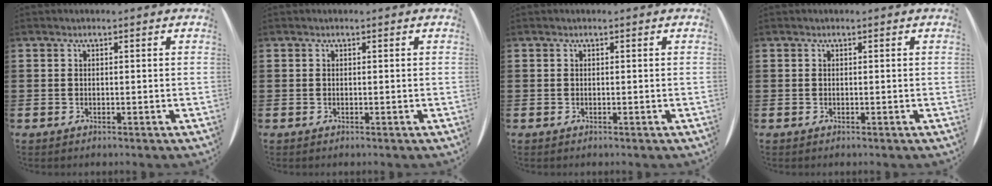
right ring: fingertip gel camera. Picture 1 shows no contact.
{"total": 0.0}
{"total": 0.0}
{"total": 0.0}